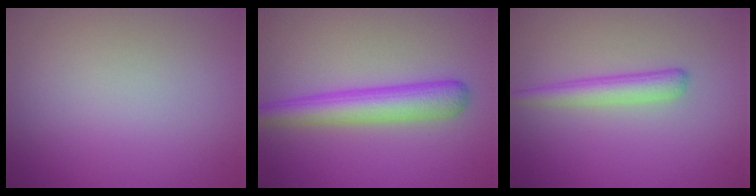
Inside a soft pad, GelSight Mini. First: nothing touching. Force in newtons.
{"total": 4.6, "press": 4.6, "slide": 0.1}
{"total": 2.5, "press": 2.5, "slide": 0.1}